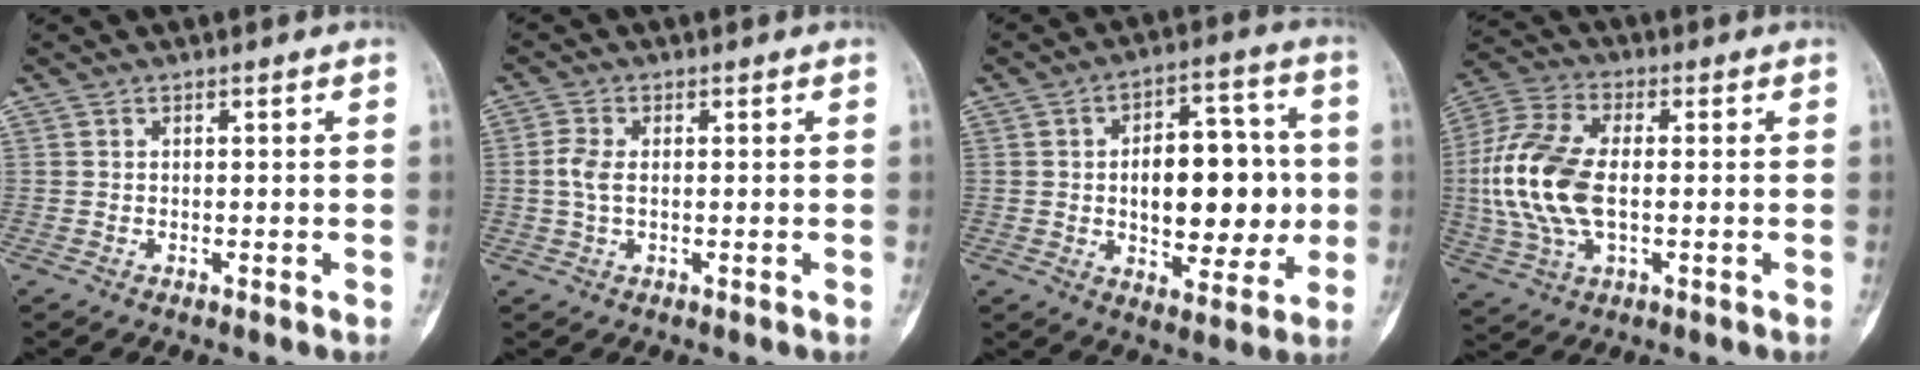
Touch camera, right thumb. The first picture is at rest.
{"total": 3.4, "force": [-0.1, 1.8, 2.9], "torque": [-0.071, 0.005, -0.005]}
{"total": 17.1, "force": [-0.4, 9.7, 14.1], "torque": [-0.157, 0.020, -0.002]}
{"total": 16.0, "force": [-0.6, 8.6, 13.5], "torque": [-0.302, 0.012, -0.011]}